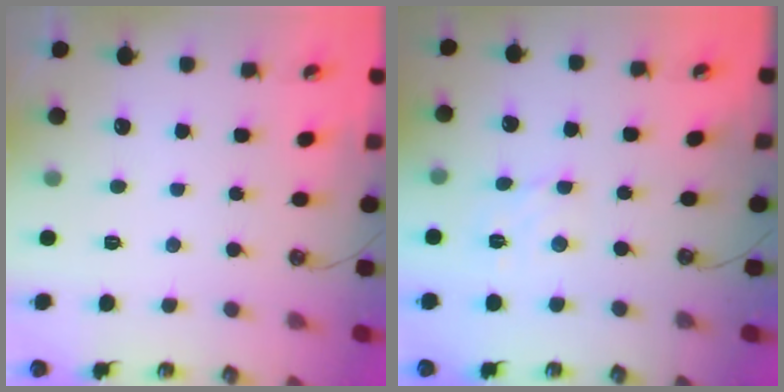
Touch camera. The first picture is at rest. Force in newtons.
{"total": 2.9, "press": 2.8, "slide": 0.5}